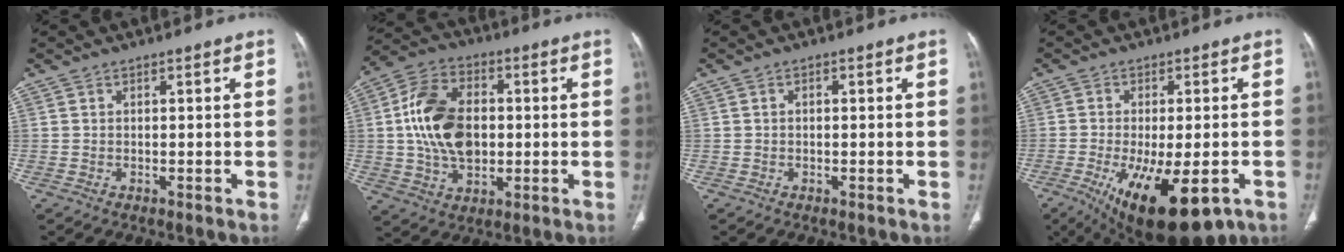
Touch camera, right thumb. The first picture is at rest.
{"total": 15.5, "force": [0.6, 10.2, 11.6], "torque": [-0.199, 0.015, 0.012]}
{"total": 0.6, "force": [0.0, 0.4, 0.4], "torque": [-0.007, 0.002, -0.001]}
{"total": 16.4, "force": [-6.4, 6.2, 13.8], "torque": [-0.223, -0.021, -0.083]}